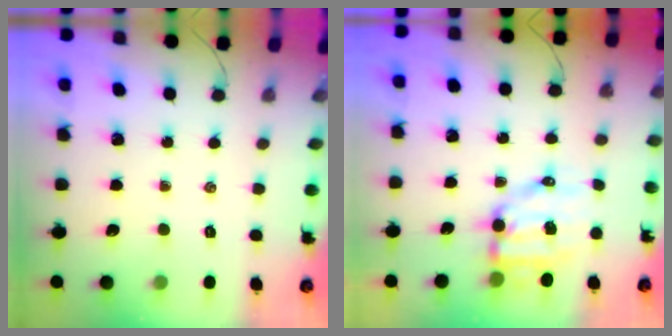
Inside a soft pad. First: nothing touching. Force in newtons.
{"total": 9.1, "press": 8.9, "slide": 1.7}